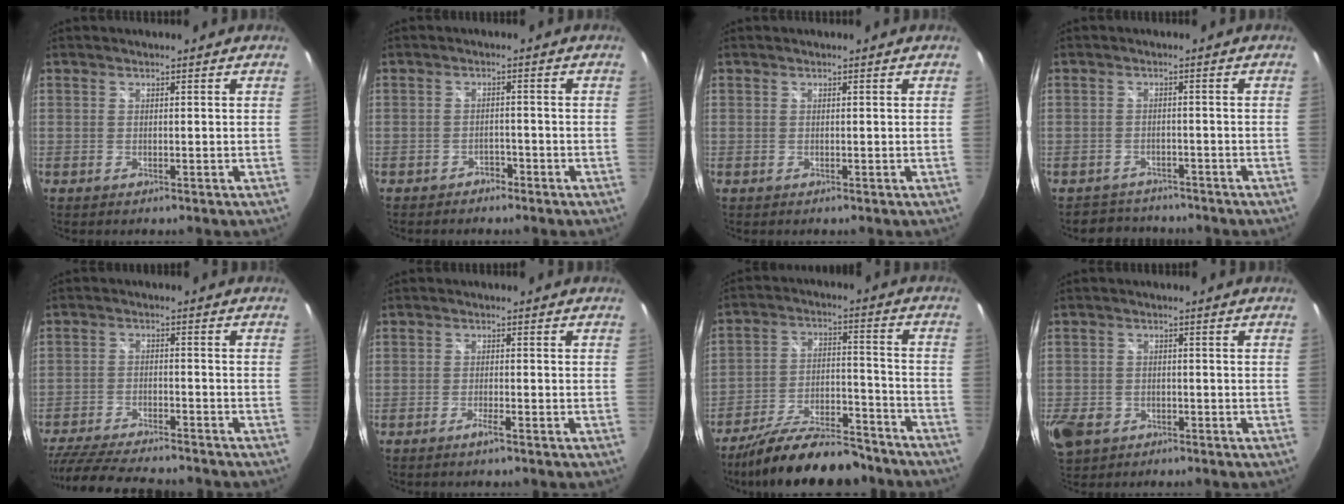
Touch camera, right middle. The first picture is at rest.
{"total": 2.6, "force": [-2.3, 1.0, 0.6], "torque": [-0.017, -0.004, -0.036]}
{"total": 0.0}
{"total": 3.8, "force": [-3.5, 1.5, -0.3], "torque": [-0.002, 0.015, -0.058]}
{"total": 18.1, "force": [-15.6, 3.7, 8.5], "torque": [-0.177, -0.033, -0.249]}
{"total": 1.6, "force": [-1.0, -0.4, 1.2], "torque": [-0.028, -0.001, -0.025]}
{"total": 19.7, "force": [-16.3, 5.2, 9.7], "torque": [-0.174, -0.012, -0.242]}
{"total": 10.3, "force": [-4.9, 7.5, 5.0], "torque": [-0.154, -0.021, -0.086]}